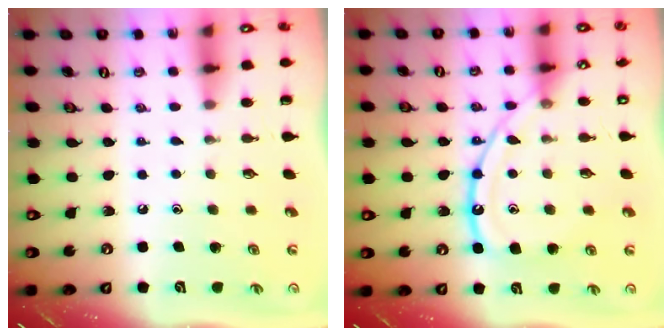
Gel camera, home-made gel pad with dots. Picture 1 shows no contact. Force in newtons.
{"total": 13.7, "press": 13.6, "slide": 1.2}